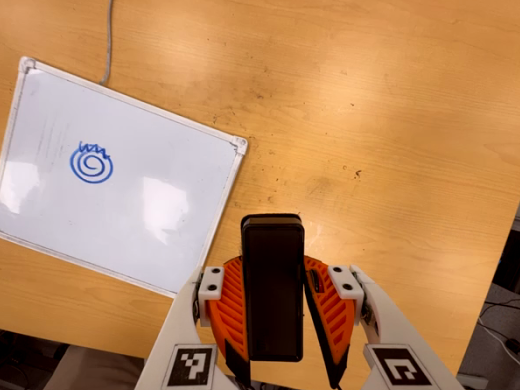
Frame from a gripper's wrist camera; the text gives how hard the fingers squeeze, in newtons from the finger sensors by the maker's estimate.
{"total": 6.5, "left": 5.0, "right": 7.9}